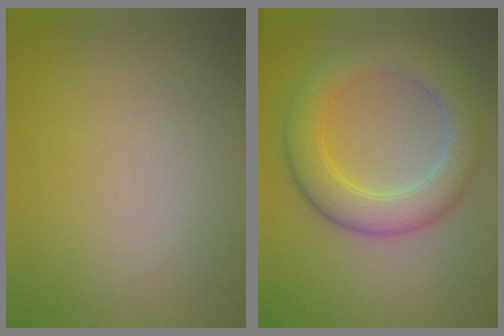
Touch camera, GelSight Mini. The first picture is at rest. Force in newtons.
{"total": 5.7, "press": 5.7, "slide": 0.2}